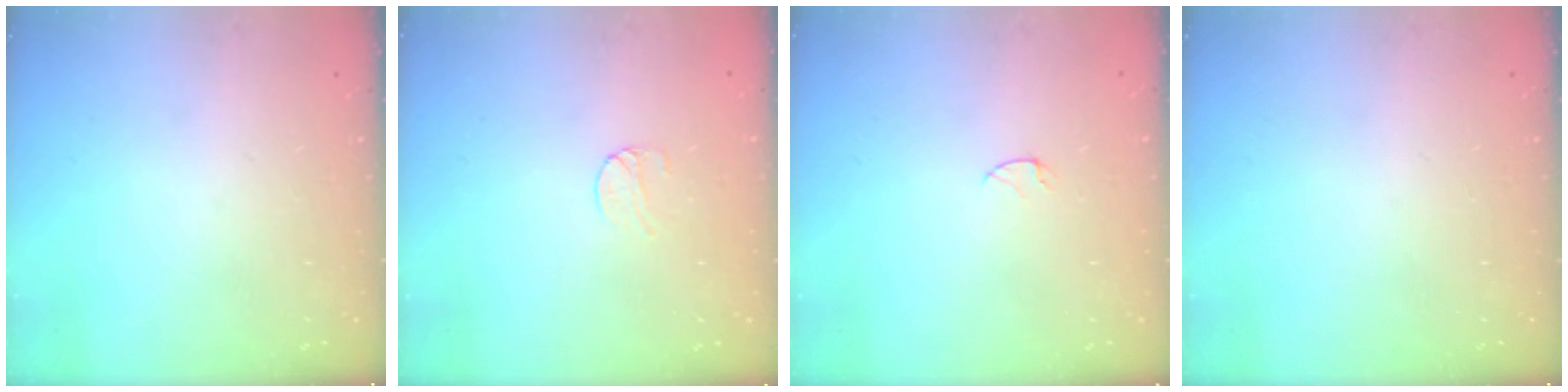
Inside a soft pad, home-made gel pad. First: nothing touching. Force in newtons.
{"total": 6.3, "press": 6.3, "slide": 0.6}
{"total": 2.9, "press": 2.9, "slide": 0.3}
{"total": 0.0}